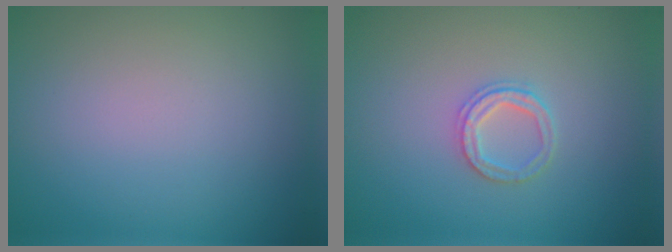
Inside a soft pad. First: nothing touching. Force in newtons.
{"total": 2.1, "press": 2.0, "slide": 0.4}